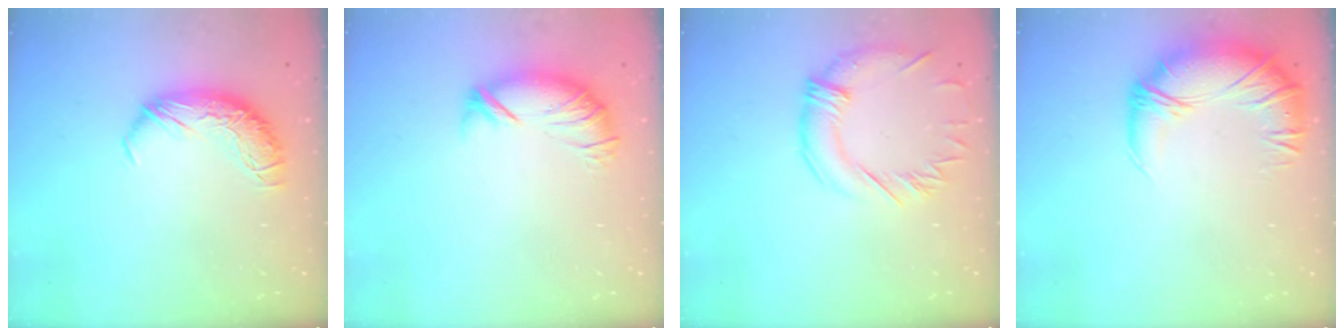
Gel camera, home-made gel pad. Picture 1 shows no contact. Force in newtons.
{"total": 3.7, "press": 3.2, "slide": 1.8}
{"total": 1.4, "press": 0.9, "slide": 1.1}
{"total": 2.7, "press": 0.8, "slide": 2.6}